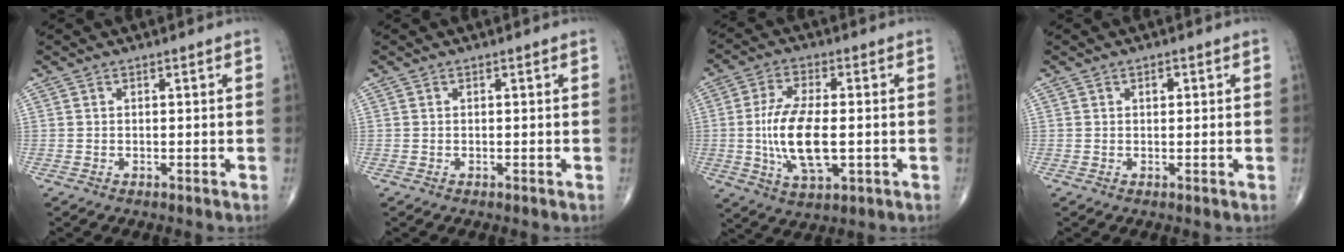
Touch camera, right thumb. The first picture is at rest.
{"total": 0.0}
{"total": 12.7, "force": [-1.2, 5.6, 11.3], "torque": [-0.222, -0.002, -0.019]}
{"total": 1.2, "force": [0.4, 0.8, 0.8], "torque": [-0.007, 0.000, 0.005]}